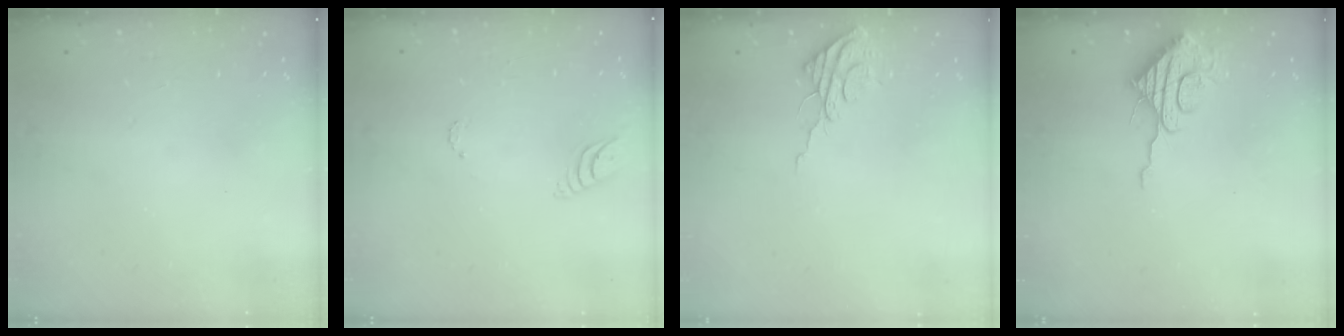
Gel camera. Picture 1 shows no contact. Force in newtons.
{"total": 5.1, "press": 5.0, "slide": 0.5}
{"total": 7.6, "press": 7.6, "slide": 0.3}
{"total": 9.3, "press": 9.3, "slide": 0.8}